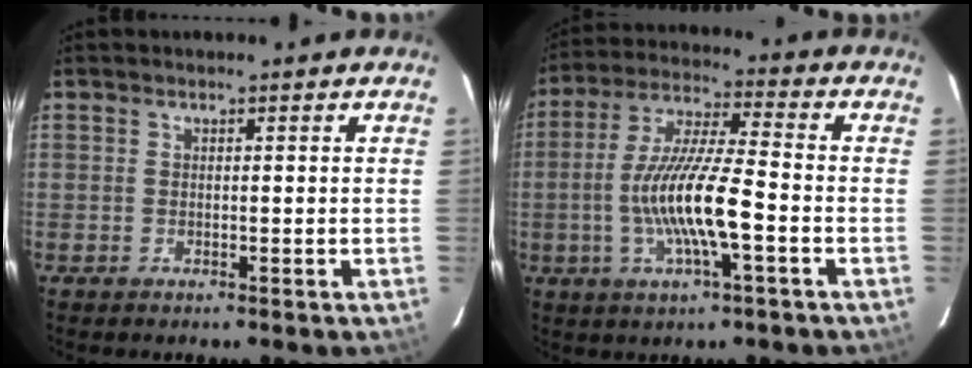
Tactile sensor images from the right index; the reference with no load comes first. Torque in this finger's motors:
{"motor_torque": [1.26, -0.88, 0.91, 0.21]}